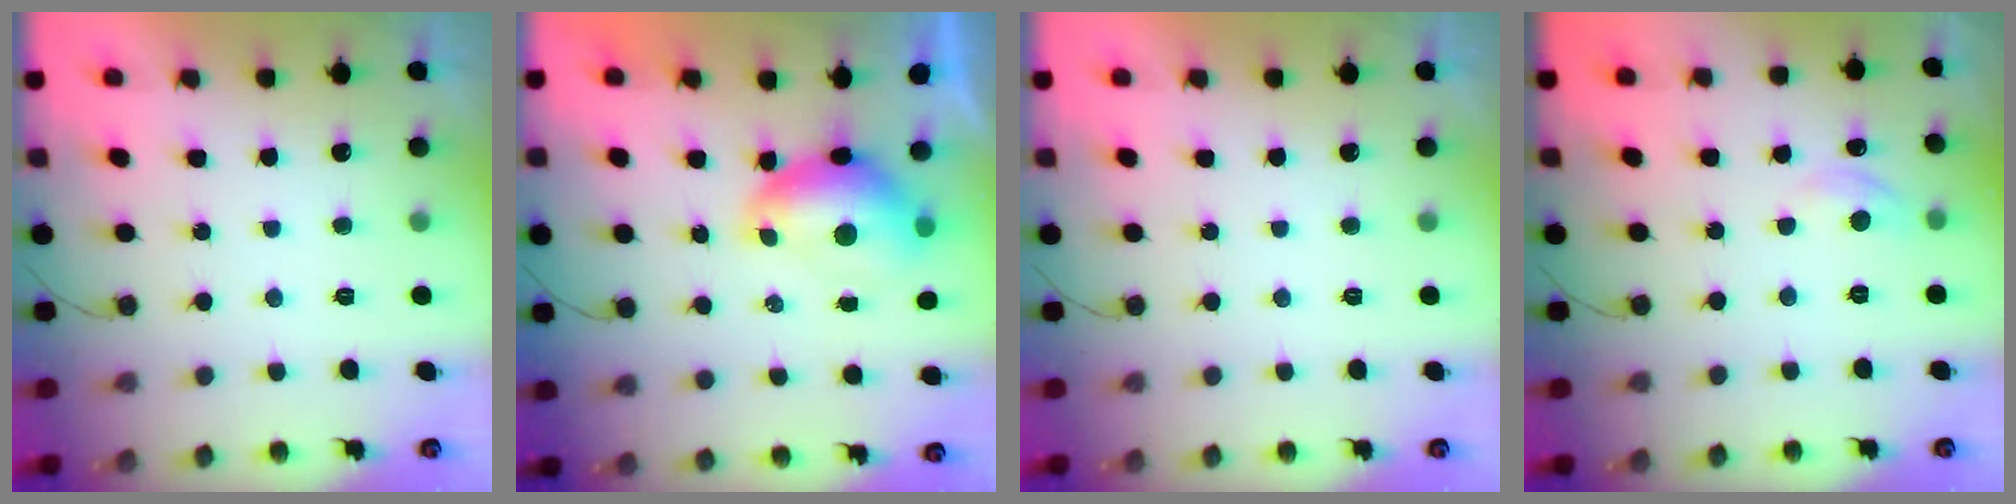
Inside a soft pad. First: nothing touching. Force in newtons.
{"total": 7.7, "press": 7.7, "slide": 0.8}
{"total": 0.0}
{"total": 5.2, "press": 5.1, "slide": 0.7}